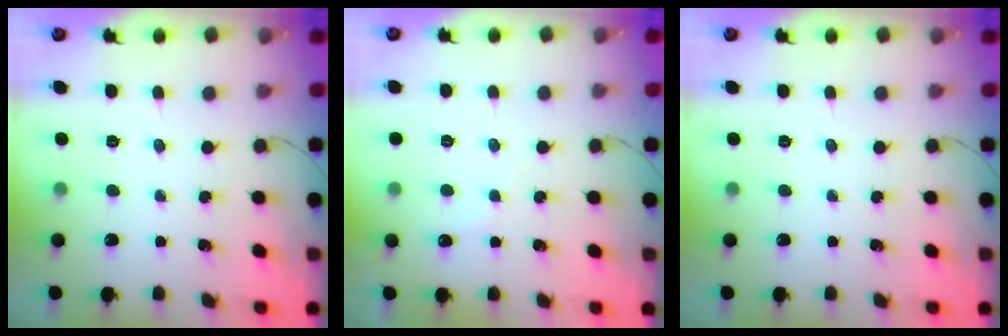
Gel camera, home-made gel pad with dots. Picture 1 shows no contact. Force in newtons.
{"total": 5.0, "press": 4.9, "slide": 1.0}
{"total": 0.0}